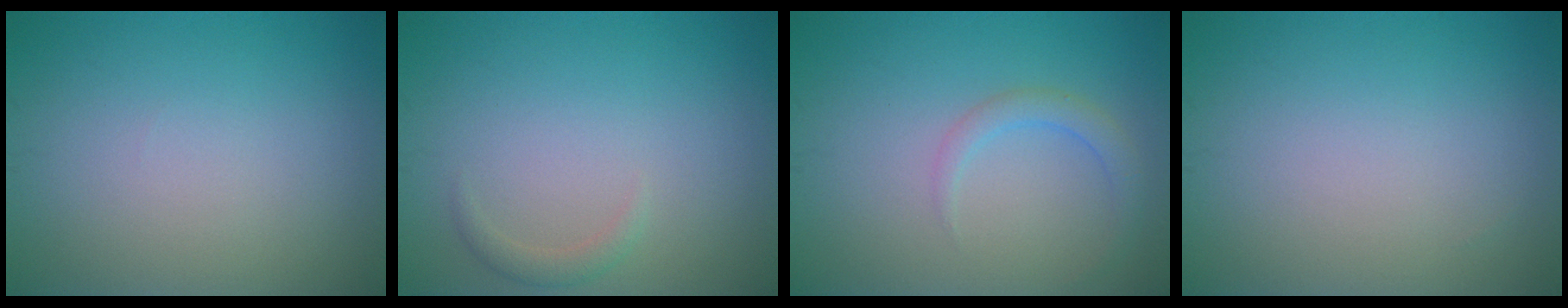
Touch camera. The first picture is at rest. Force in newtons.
{"total": 1.1, "press": 1.1, "slide": 0.1}
{"total": 1.8, "press": 1.8, "slide": 0.0}
{"total": 0.0}